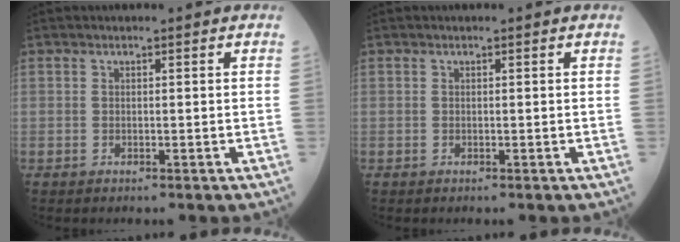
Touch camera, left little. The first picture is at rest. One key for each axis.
{"total": 0.0}